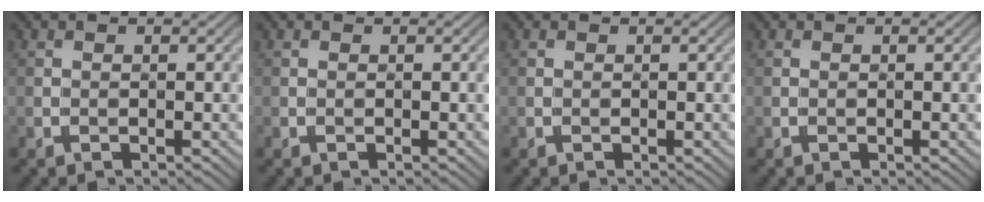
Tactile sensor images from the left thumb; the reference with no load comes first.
{"total": 0.0}
{"total": 0.0}
{"total": 0.0}